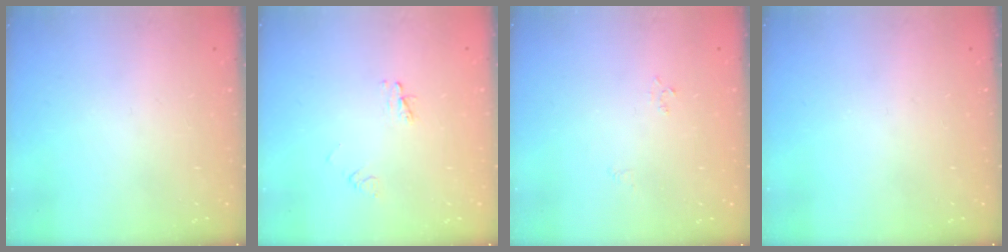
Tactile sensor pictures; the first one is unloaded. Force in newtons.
{"total": 2.9, "press": 2.9, "slide": 0.3}
{"total": 2.3, "press": 2.3, "slide": 0.2}
{"total": 0.0}